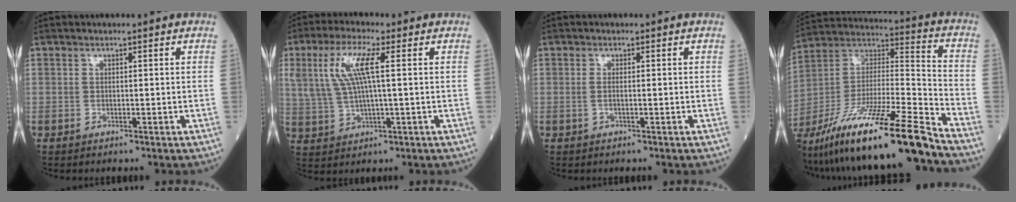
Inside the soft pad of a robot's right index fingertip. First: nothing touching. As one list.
[{"total": 8.6, "force": [2.5, 1.6, 8.1], "torque": [-0.187, 0.016, 0.052]}, {"total": 0.8, "force": [-0.2, 0.1, 0.8], "torque": [-0.018, 0.000, -0.005]}, {"total": 24.1, "force": [-17.9, 0.1, 16.1], "torque": [-0.304, -0.033, -0.324]}]